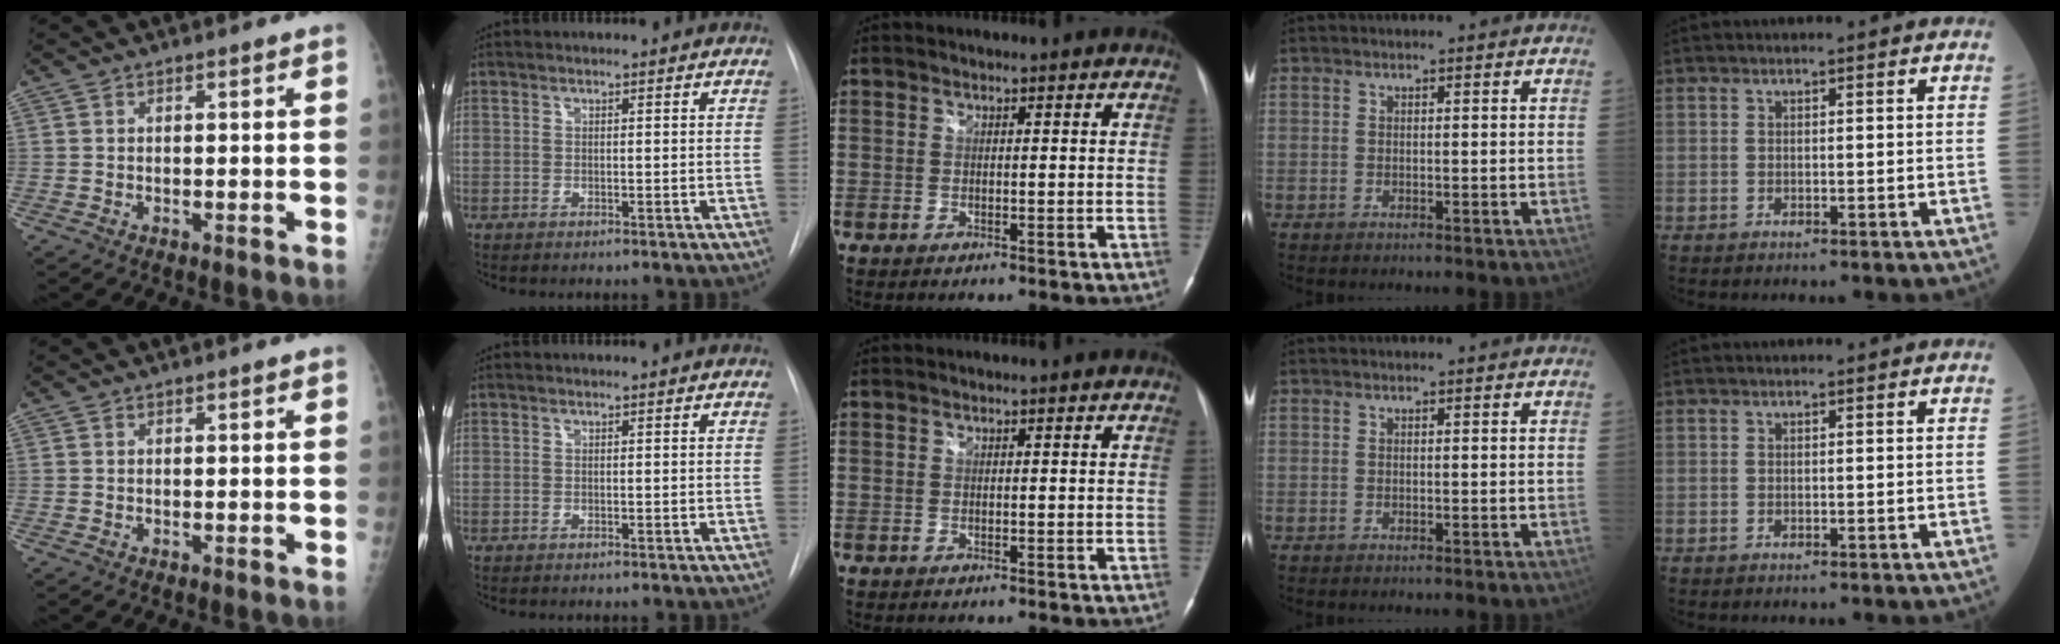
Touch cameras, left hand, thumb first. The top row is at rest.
{}